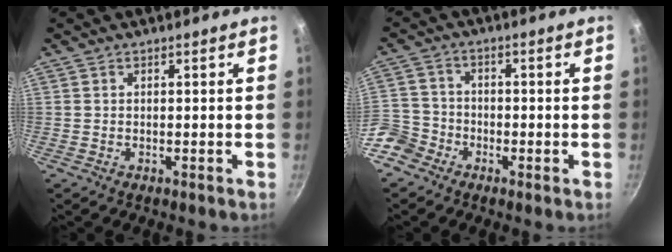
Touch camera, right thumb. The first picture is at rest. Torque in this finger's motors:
{"motor_torque": [1.24, 0.73, 0.65, -0.42, 0.04]}